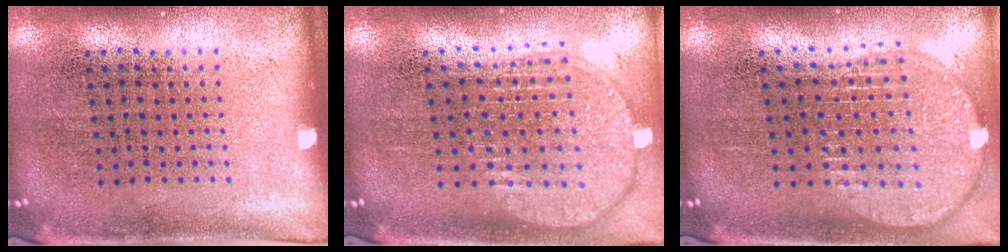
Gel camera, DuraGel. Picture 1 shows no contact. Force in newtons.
{"total": 1.9, "press": 1.7, "slide": 1.0}
{"total": 1.9, "press": 1.6, "slide": 1.1}